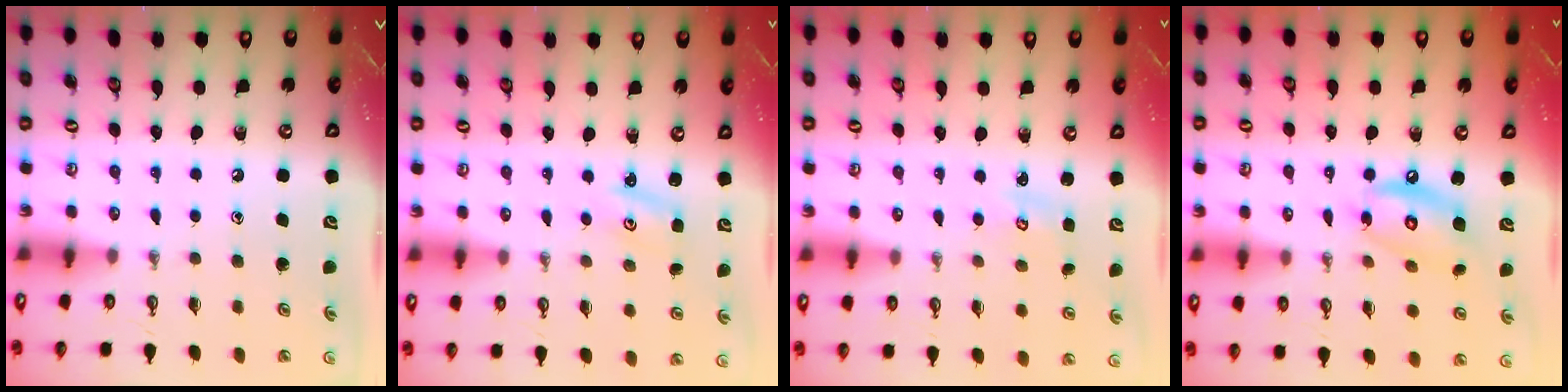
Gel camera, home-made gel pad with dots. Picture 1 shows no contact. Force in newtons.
{"total": 2.0, "press": 2.0, "slide": 0.2}
{"total": 2.2, "press": 2.2, "slide": 0.3}
{"total": 11.7, "press": 11.7, "slide": 1.0}